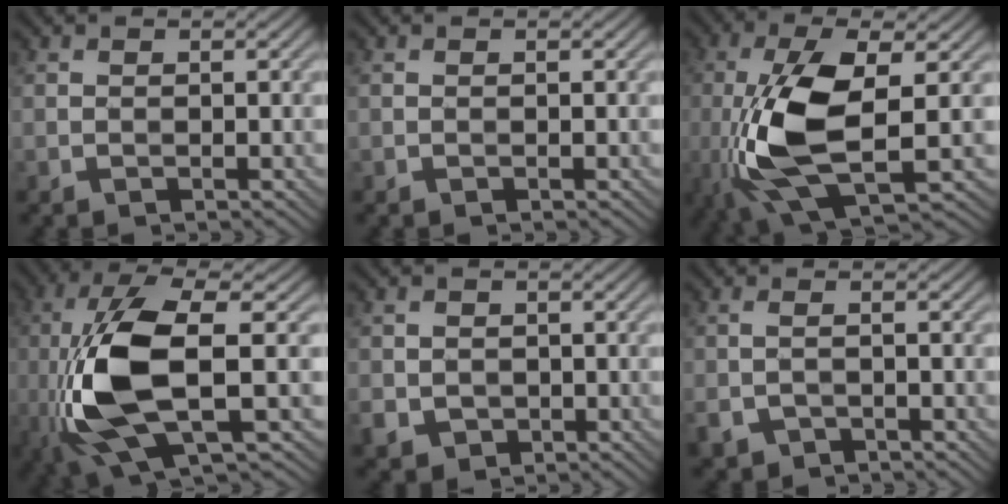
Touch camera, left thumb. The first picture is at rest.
{"total": 0.0}
{"total": 11.6, "force": [-1.8, 4.3, 10.6], "torque": [-0.236, -0.003, -0.034]}
{"total": 12.1, "force": [-2.1, 4.0, 11.2], "torque": [-0.253, -0.001, -0.042]}
{"total": 3.5, "force": [-1.0, 3.1, 1.2], "torque": [-0.038, -0.010, -0.019]}
{"total": 2.0, "force": [-1.3, 0.9, 1.1], "torque": [-0.033, -0.003, -0.027]}